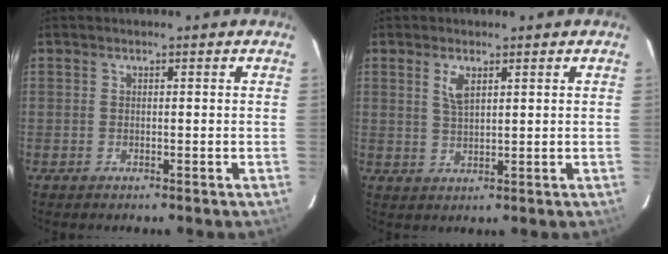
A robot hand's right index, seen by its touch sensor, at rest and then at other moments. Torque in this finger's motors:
{"motor_torque": [0.04, 0.02, 0.08, 0.06]}